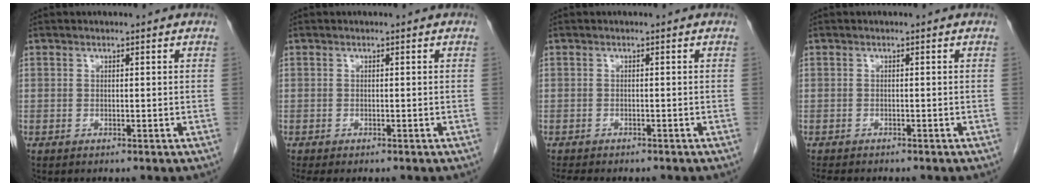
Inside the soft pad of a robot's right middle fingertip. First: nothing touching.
{"total": 2.4, "force": [-2.1, 0.6, 1.2], "torque": [-0.015, -0.008, -0.027]}
{"total": 5.6, "force": [-4.8, 1.6, 2.4], "torque": [-0.036, -0.009, -0.065]}
{"total": 4.3, "force": [-3.7, 1.1, 1.9], "torque": [-0.030, -0.009, -0.053]}